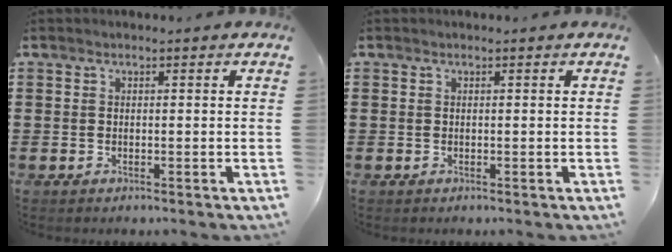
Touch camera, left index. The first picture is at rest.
{"total": 0.0}